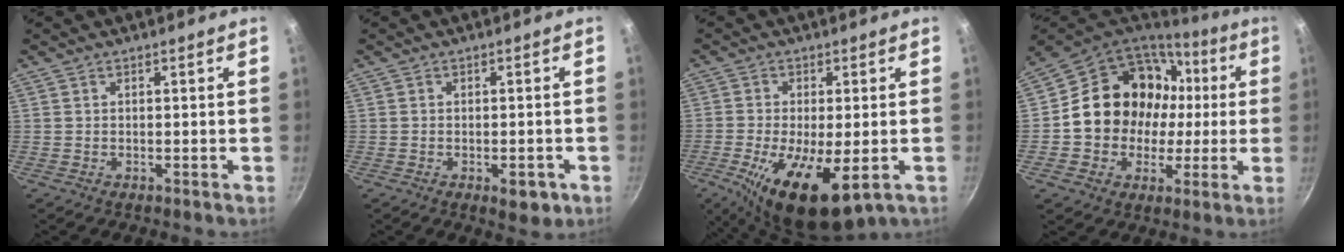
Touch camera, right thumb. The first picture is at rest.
{"total": 4.4, "force": [-1.8, 2.2, 3.3], "torque": [-0.025, 0.011, -0.019]}
{"total": 12.8, "force": [-4.0, 4.8, 11.1], "torque": [-0.206, -0.013, -0.065]}
{"total": 19.9, "force": [1.7, 17.1, 10.1], "torque": [-0.156, 0.038, 0.035]}